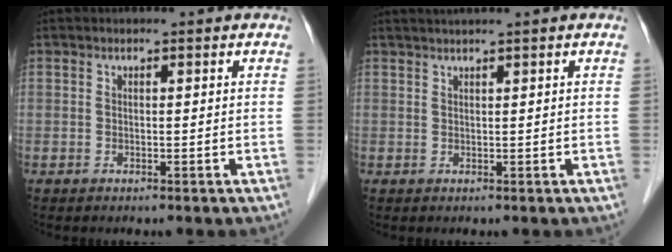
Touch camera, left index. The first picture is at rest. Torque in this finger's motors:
{"motor_torque": [0.32, -0.23, -0.03, 0.00]}